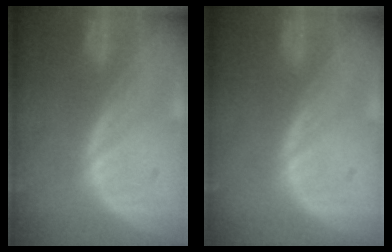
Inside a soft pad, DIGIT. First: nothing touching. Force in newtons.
{"total": 0.0}